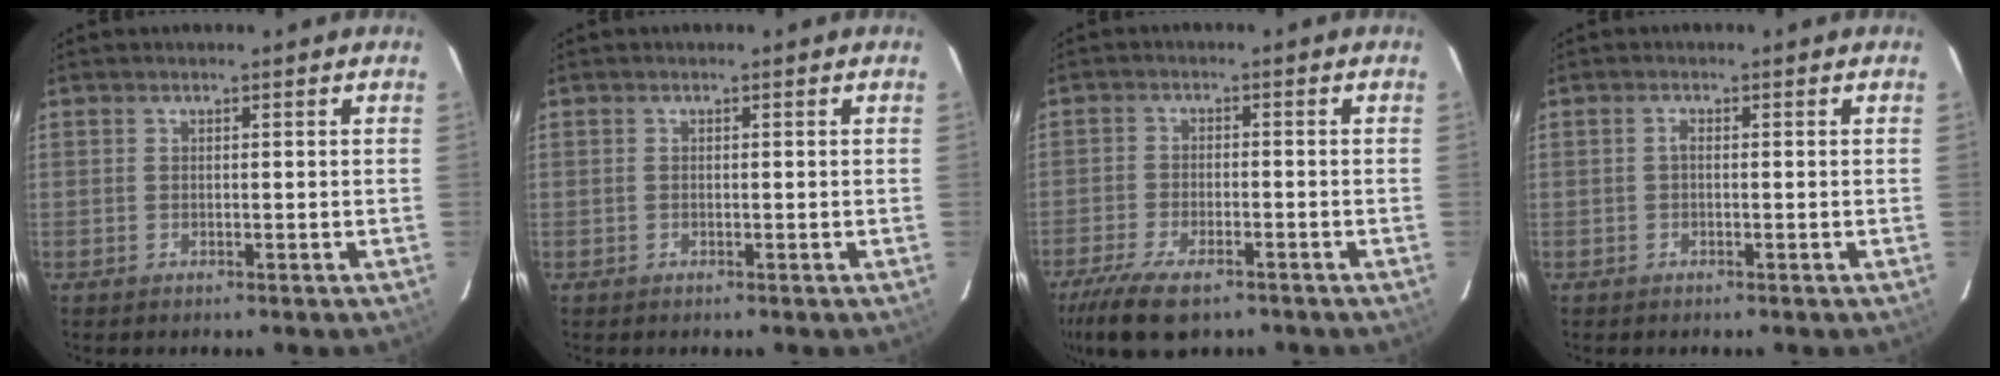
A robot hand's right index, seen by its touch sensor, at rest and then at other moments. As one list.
[{"total": 0.0}, {"total": 11.9, "force": [-8.5, 4.5, 7.1], "torque": [-0.169, -0.034, -0.150]}, {"total": 0.8, "force": [-0.2, 0.4, 0.6], "torque": [-0.013, 0.006, -0.005]}]